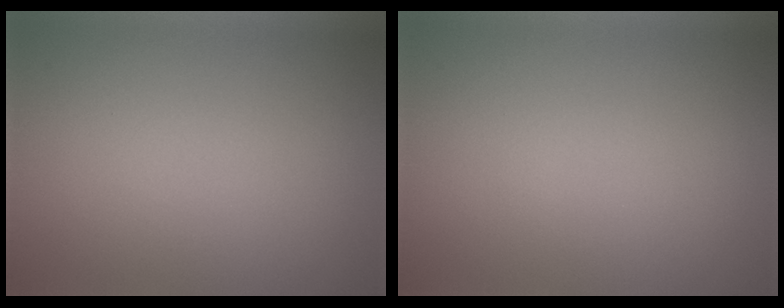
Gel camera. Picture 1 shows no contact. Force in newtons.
{"total": 0.0}